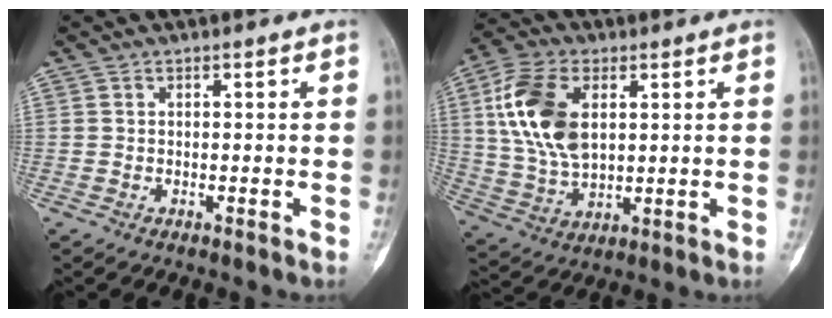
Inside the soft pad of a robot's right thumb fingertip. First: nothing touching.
{"total": 15.0, "force": [3.8, 8.8, 11.5], "torque": [-0.226, -0.004, 0.077]}